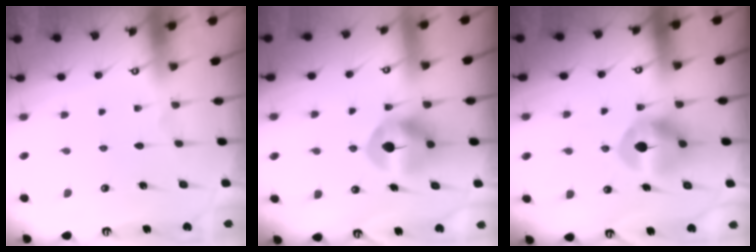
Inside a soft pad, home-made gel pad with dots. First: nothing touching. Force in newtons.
{"total": 9.1, "press": 9.1, "slide": 0.9}
{"total": 8.4, "press": 8.4, "slide": 0.3}